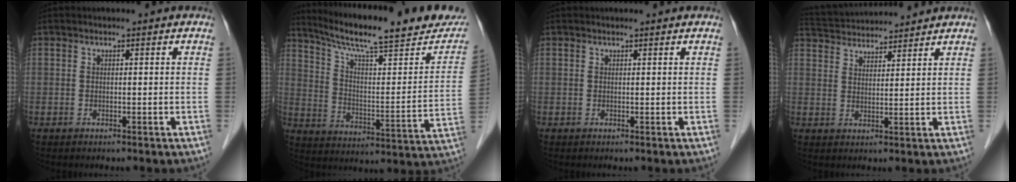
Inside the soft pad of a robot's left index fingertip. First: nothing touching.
{"total": 23.5, "force": [20.1, 3.1, 11.8], "torque": [-0.179, -0.022, 0.282]}
{"total": 0.9, "force": [0.9, 0.0, 0.1], "torque": [-0.009, 0.005, 0.011]}
{"total": 10.4, "force": [10.0, 1.1, 2.4], "torque": [-0.052, 0.035, 0.161]}